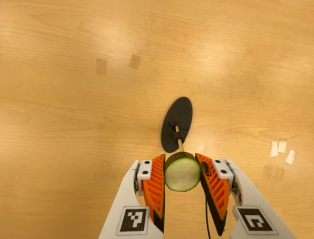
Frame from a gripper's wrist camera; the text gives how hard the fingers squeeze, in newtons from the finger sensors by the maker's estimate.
{"total": 11.8, "left": 11.0, "right": 12.5}